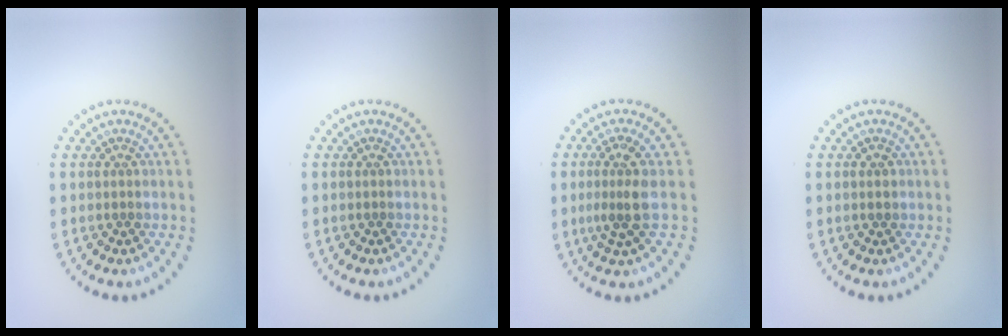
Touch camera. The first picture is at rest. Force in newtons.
{"total": 0.0}
{"total": 2.6, "press": 2.2, "slide": 1.5}
{"total": 1.1, "press": 1.1, "slide": 0.1}